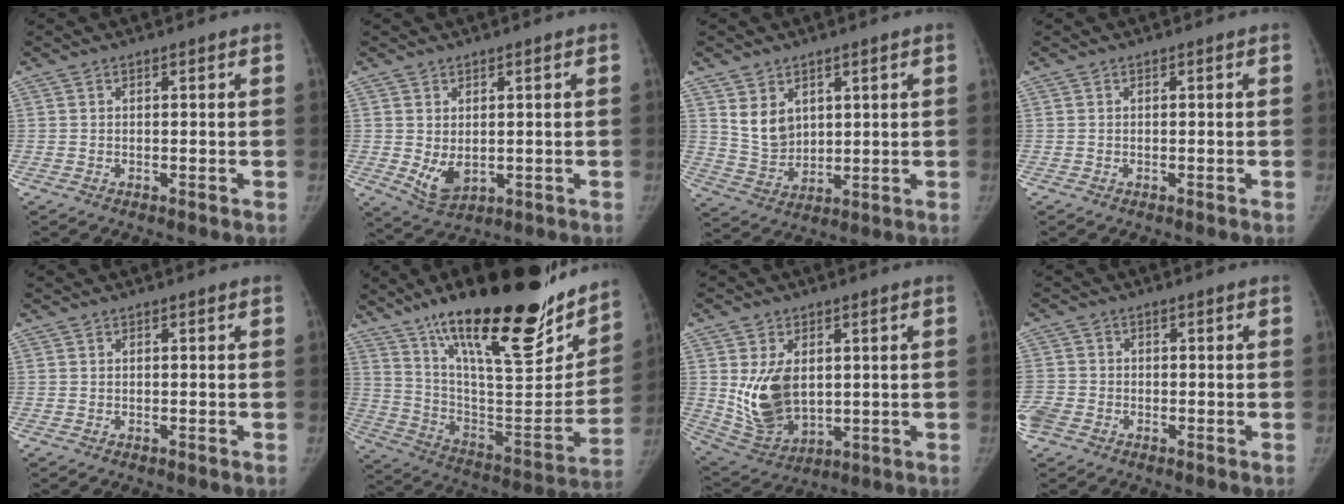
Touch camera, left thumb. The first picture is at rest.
{"total": 4.9, "force": [0.2, 3.2, 3.7], "torque": [-0.059, -0.018, 0.020]}
{"total": 7.0, "force": [3.3, 5.1, 3.5], "torque": [-0.041, -0.028, 0.078]}
{"total": 0.0}
{"total": 0.0}
{"total": 34.6, "force": [23.0, 10.1, 23.8], "torque": [-0.343, -0.083, 0.372]}
{"total": 12.8, "force": [1.6, 8.5, 9.4], "torque": [-0.143, -0.021, 0.051]}
{"total": 6.5, "force": [-2.6, 5.3, 2.8], "torque": [-0.083, 0.007, -0.049]}